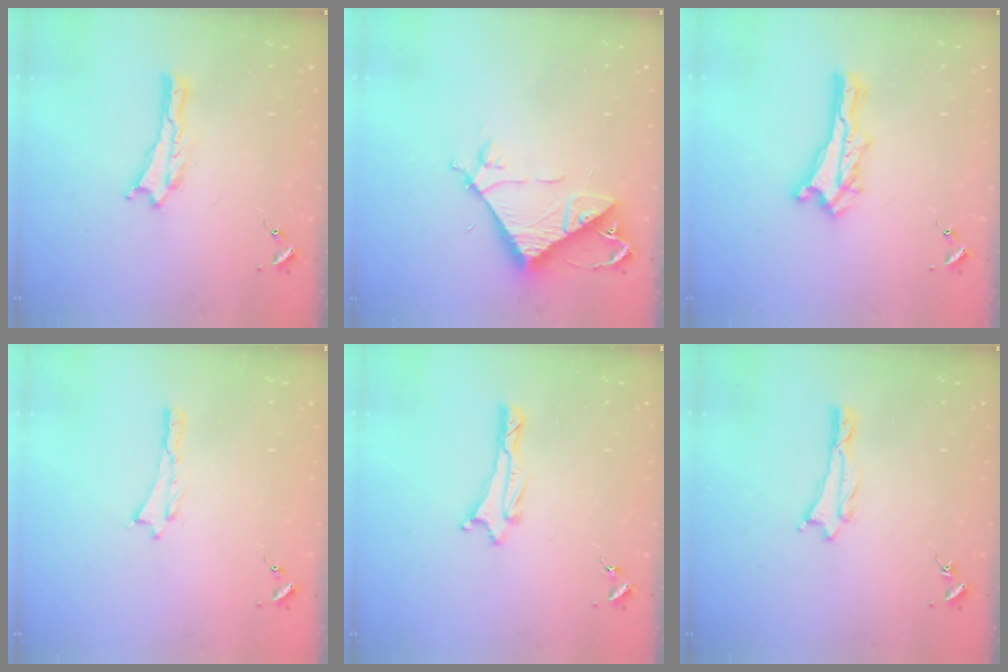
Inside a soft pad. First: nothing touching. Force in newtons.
{"total": 8.0, "press": 8.0, "slide": 0.7}
{"total": 0.6, "press": 0.5, "slide": 0.2}
{"total": 0.0}
{"total": 1.0, "press": 1.0, "slide": 0.2}
{"total": 0.7, "press": 0.7, "slide": 0.1}